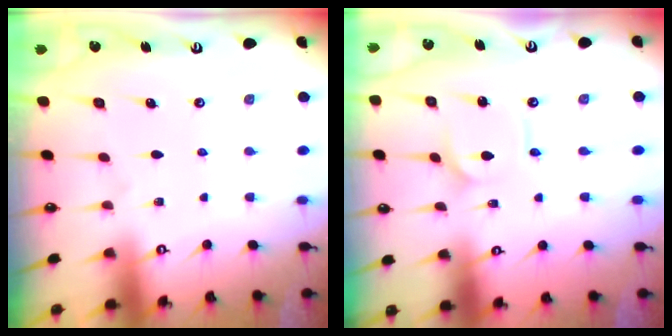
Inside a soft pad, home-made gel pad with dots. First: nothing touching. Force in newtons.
{"total": 2.1, "press": 2.1, "slide": 0.3}